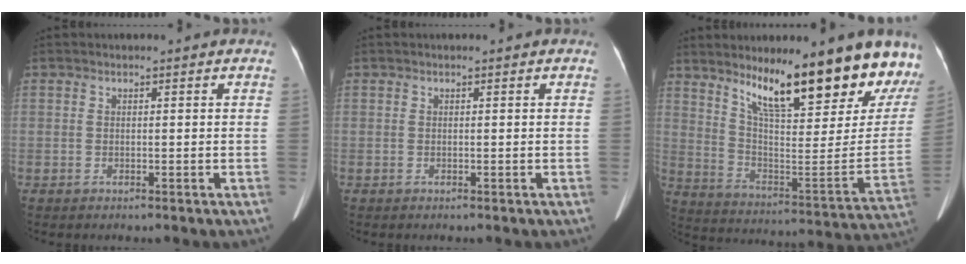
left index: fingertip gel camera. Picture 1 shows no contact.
{"total": 0.0}
{"total": 22.4, "force": [17.0, 3.3, 14.2], "torque": [-0.209, -0.067, 0.249]}